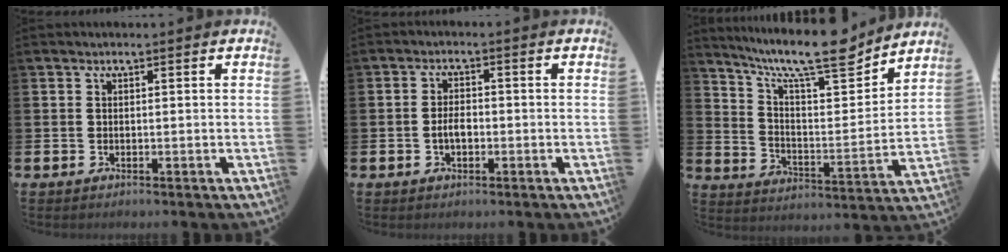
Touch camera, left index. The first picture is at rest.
{"total": 2.6, "force": [-0.6, 1.5, 2.1], "torque": [-0.030, 0.001, -0.013]}
{"total": 12.5, "force": [10.3, 2.8, 6.4], "torque": [-0.124, -0.069, 0.173]}